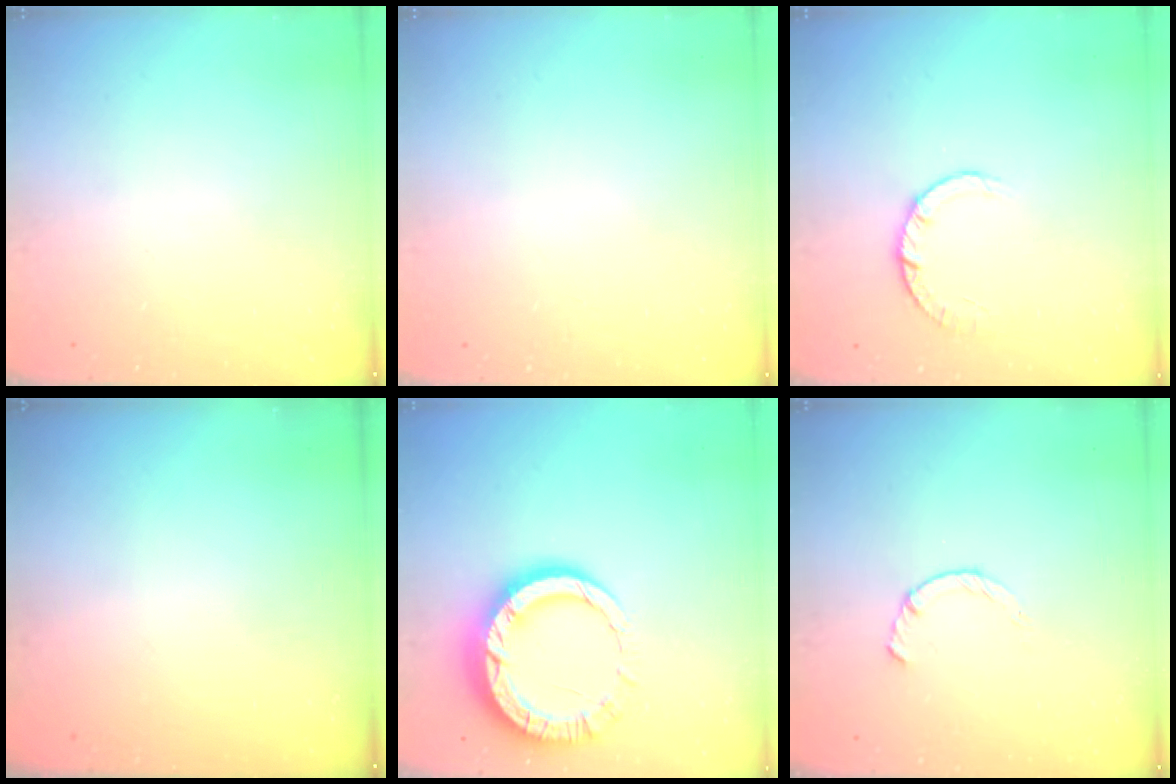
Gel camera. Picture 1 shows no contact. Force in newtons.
{"total": 2.4, "press": 2.4, "slide": 0.2}
{"total": 2.8, "press": 2.8, "slide": 0.4}
{"total": 0.0}
{"total": 12.6, "press": 12.6, "slide": 1.1}
{"total": 2.2, "press": 2.2, "slide": 0.4}